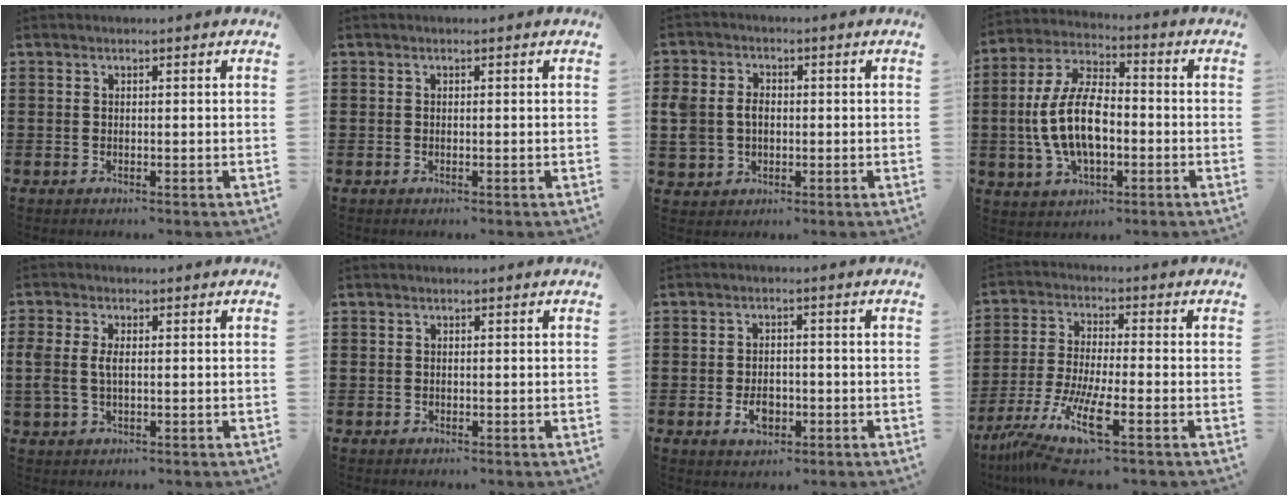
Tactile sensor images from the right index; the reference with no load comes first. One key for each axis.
{"total": 0.0}
{"total": 4.7, "fx": -0.1, "fy": 4.1, "fz": 2.4, "tx": -0.072, "ty": 0.010, "tz": -0.008}
{"total": 11.1, "fx": -1.7, "fy": 5.4, "fz": 9.6, "tx": -0.221, "ty": -0.003, "tz": -0.039}
{"total": 3.4, "fx": 0.1, "fy": 2.0, "fz": 2.8, "tx": -0.072, "ty": 0.001, "tz": -0.005}
{"total": 0.5, "fx": -0.1, "fy": 0.5, "fz": 0.0, "tx": -0.002, "ty": 0.004, "tz": -0.002}
{"total": 3.5, "fx": -1.1, "fy": 2.2, "fz": 2.5, "tx": -0.038, "ty": 0.001, "tz": -0.021}
{"total": 10.4, "fx": -6.4, "fy": 1.9, "fz": 8.0, "tx": -0.185, "ty": -0.017, "tz": -0.128}